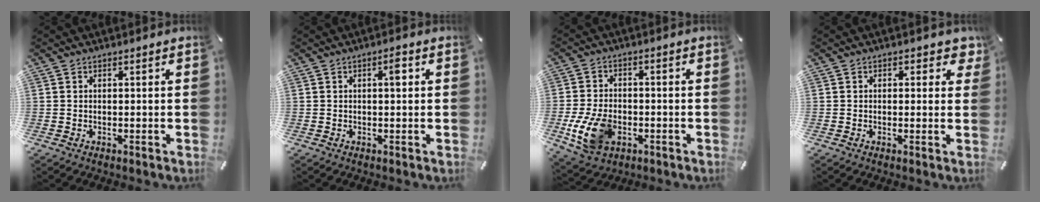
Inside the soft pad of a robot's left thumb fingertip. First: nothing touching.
{"total": 2.6, "force": [0.6, 0.9, 2.4], "torque": [-0.033, 0.004, 0.003]}
{"total": 11.6, "force": [-3.5, 7.9, 7.7], "torque": [-0.160, 0.004, -0.060]}
{"total": 2.5, "force": [0.8, 1.6, 1.7], "torque": [-0.003, -0.004, 0.006]}